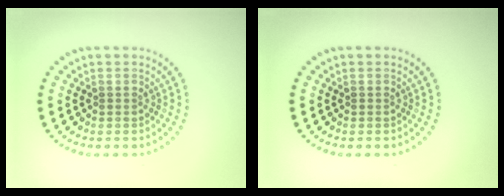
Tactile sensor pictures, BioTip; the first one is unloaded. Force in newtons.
{"total": 0.0}